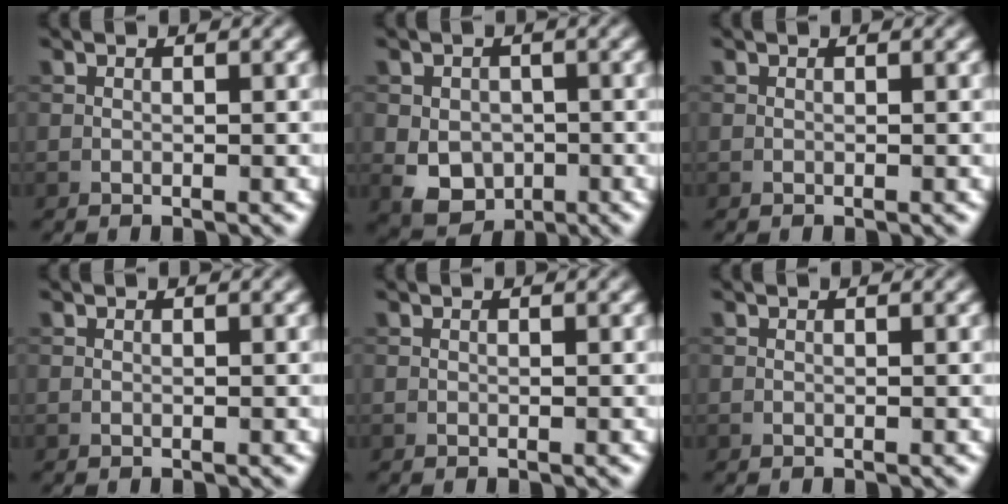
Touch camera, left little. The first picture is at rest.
{"total": 5.0, "force": [-1.0, 3.9, 2.9], "torque": [-0.049, -0.007, -0.017]}
{"total": 0.0}
{"total": 0.0}
{"total": 0.0}
{"total": 0.0}